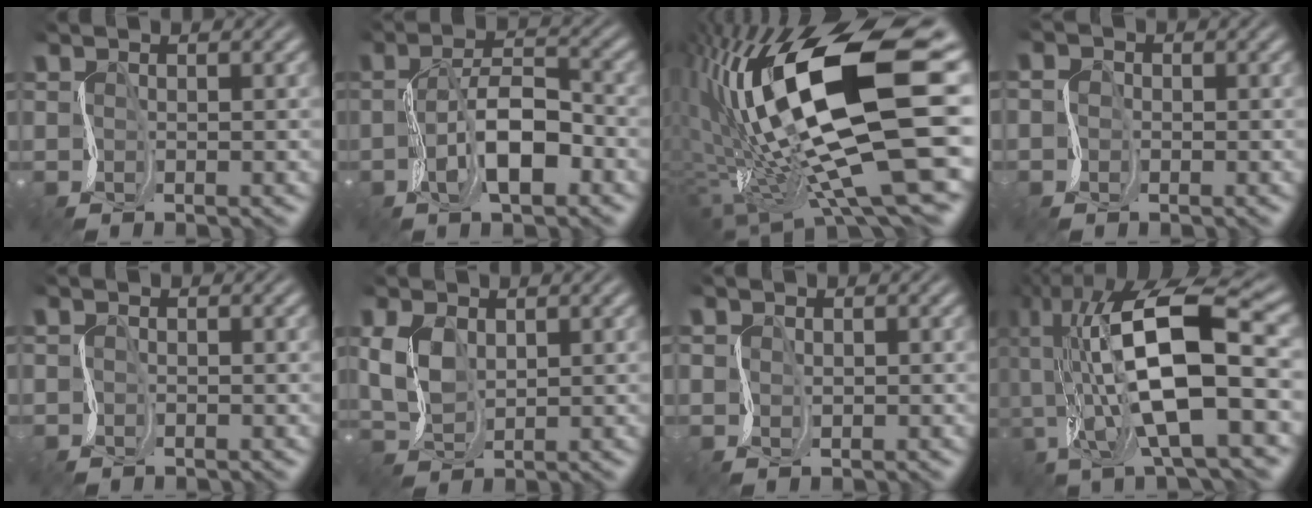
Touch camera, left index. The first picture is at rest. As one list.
[{"total": 4.7, "force": [-1.7, 1.8, 4.0], "torque": [-0.095, 0.015, -0.031]}, {"total": 15.2, "force": [1.3, 5.2, 14.2], "torque": [-0.292, 0.011, 0.027]}, {"total": 1.1, "force": [-0.5, 0.4, -0.9], "torque": [0.005, 0.013, -0.014]}, {"total": 1.0, "force": [-0.4, -0.2, -0.9], "torque": [0.003, 0.002, -0.010]}, {"total": 1.8, "force": [1.4, 1.0, 0.4], "torque": [-0.048, 0.012, 0.032]}, {"total": 0.8, "force": [-0.2, -0.2, -0.8], "torque": [-0.004, 0.007, 0.004]}, {"total": 12.9, "force": [0.7, 4.9, 11.9], "torque": [-0.254, 0.014, 0.016]}]